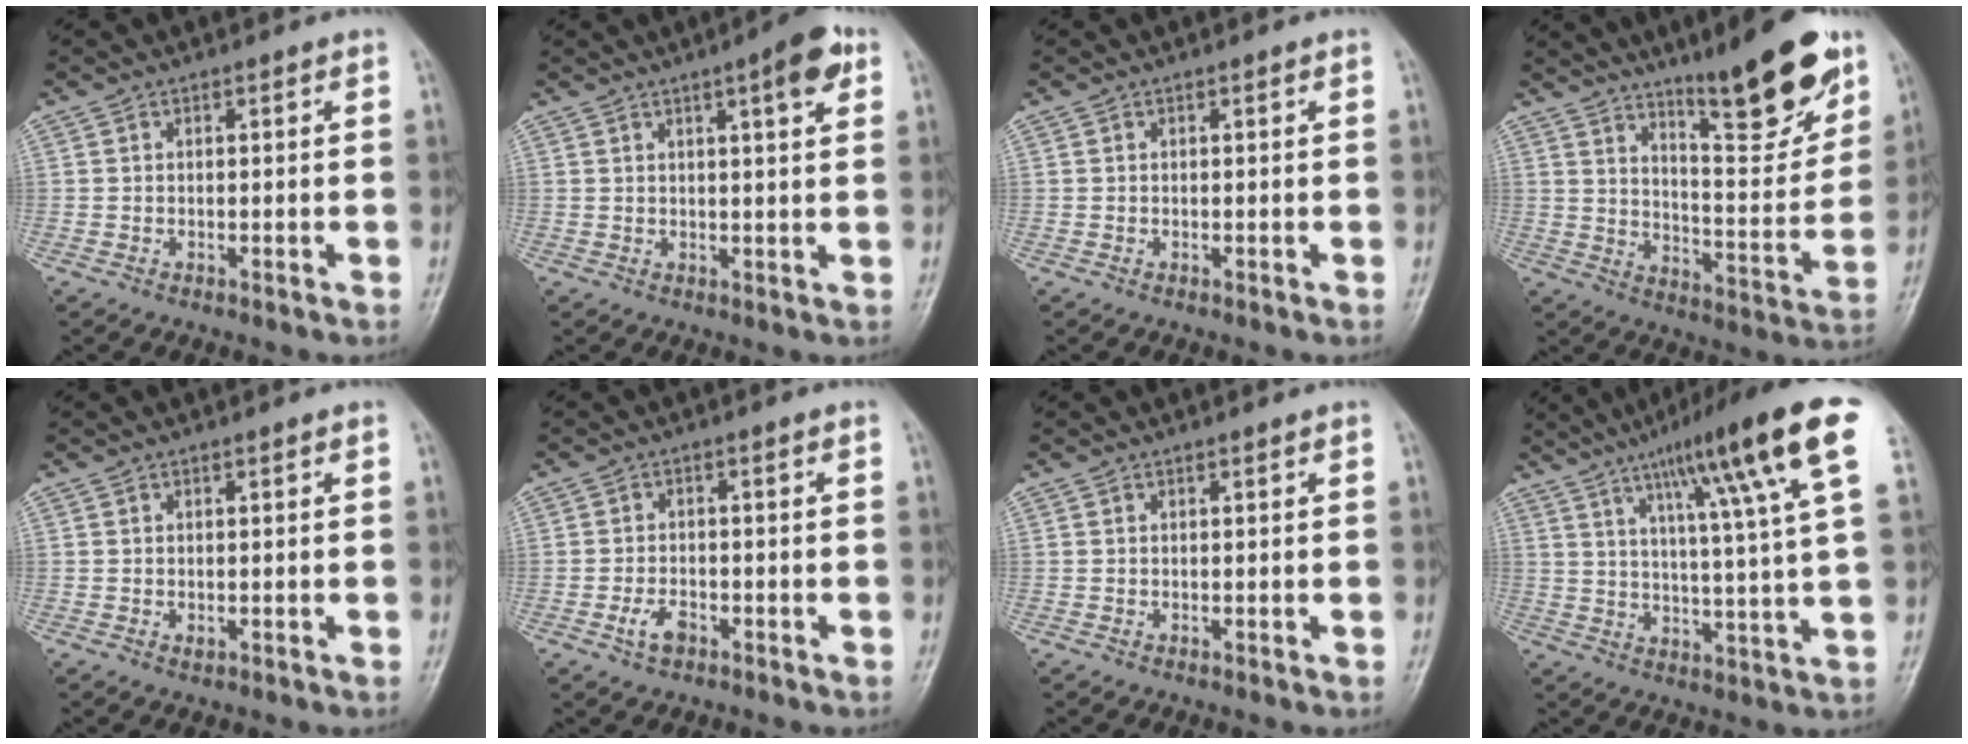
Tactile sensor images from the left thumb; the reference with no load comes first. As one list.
[{"total": 6.3, "force": [3.1, 1.4, 5.4], "torque": [-0.066, -0.007, 0.038]}, {"total": 0.0}, {"total": 17.9, "force": [11.7, 4.3, 12.9], "torque": [-0.150, -0.072, 0.187]}, {"total": 1.0, "force": [0.1, 0.5, 0.9], "torque": [-0.011, 0.001, 0.004]}, {"total": 3.2, "force": [-1.7, 1.8, 2.1], "torque": [-0.043, 0.011, -0.029]}, {"total": 0.0}, {"total": 19.7, "force": [9.8, 1.7, 17.0], "torque": [-0.248, -0.014, 0.142]}]